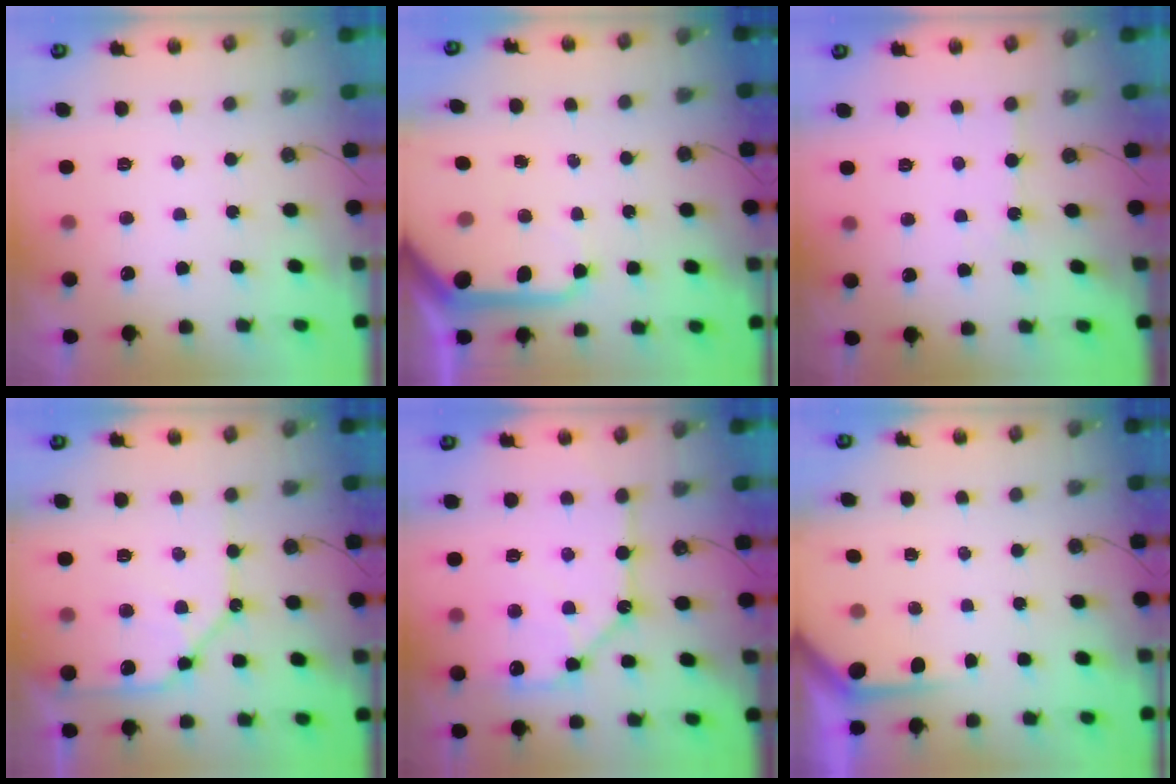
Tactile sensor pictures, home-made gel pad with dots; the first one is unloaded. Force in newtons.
{"total": 12.7, "press": 12.7, "slide": 1.4}
{"total": 1.4, "press": 1.3, "slide": 0.3}
{"total": 12.2, "press": 12.1, "slide": 1.7}
{"total": 13.3, "press": 13.2, "slide": 1.7}
{"total": 2.2, "press": 2.2, "slide": 0.3}